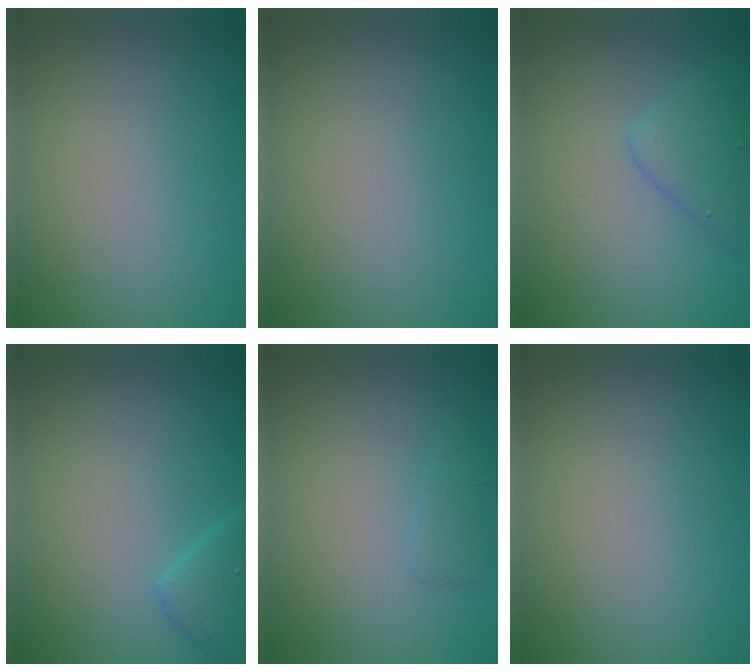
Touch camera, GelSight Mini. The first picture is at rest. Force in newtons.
{"total": 0.0}
{"total": 2.8, "press": 2.8, "slide": 0.1}
{"total": 2.2, "press": 2.2, "slide": 0.3}
{"total": 1.0, "press": 1.0, "slide": 0.1}
{"total": 0.0}